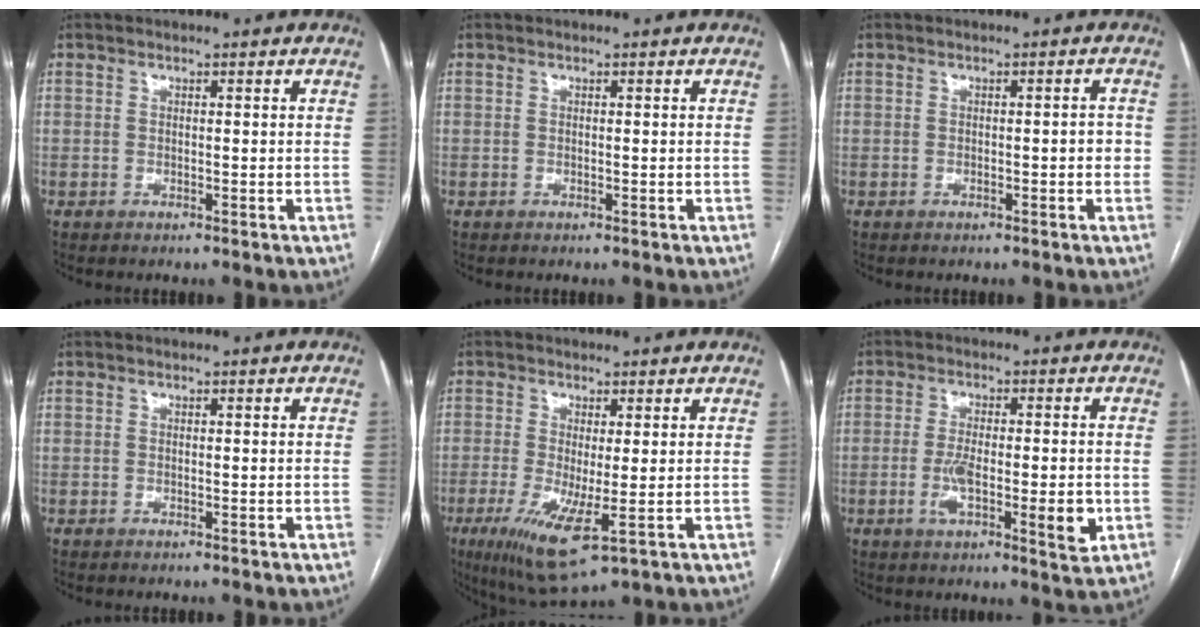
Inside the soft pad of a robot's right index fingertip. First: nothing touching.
{"total": 0.0}
{"total": 1.8, "force": [-0.4, 0.4, 1.7], "torque": [-0.020, 0.003, -0.007]}
{"total": 0.0}
{"total": 9.4, "force": [-2.8, 1.9, 8.8], "torque": [-0.164, -0.029, -0.038]}
{"total": 9.0, "force": [-2.3, 1.8, 8.5], "torque": [-0.139, -0.011, -0.035]}